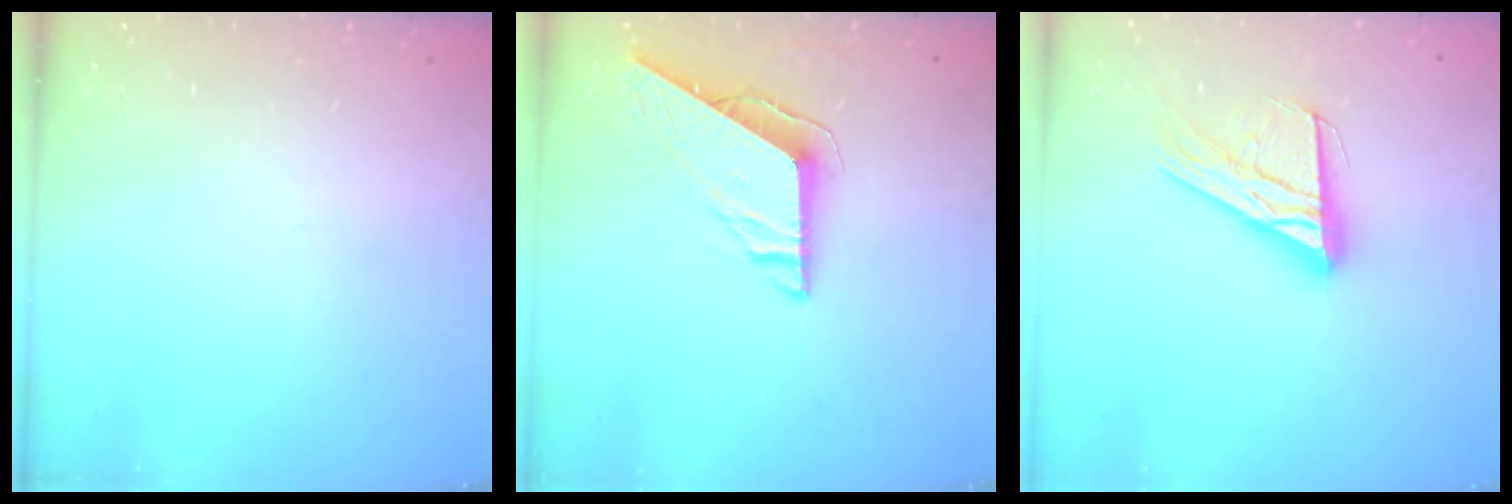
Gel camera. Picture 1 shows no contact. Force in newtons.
{"total": 7.6, "press": 7.6, "slide": 0.2}
{"total": 16.7, "press": 16.6, "slide": 1.6}